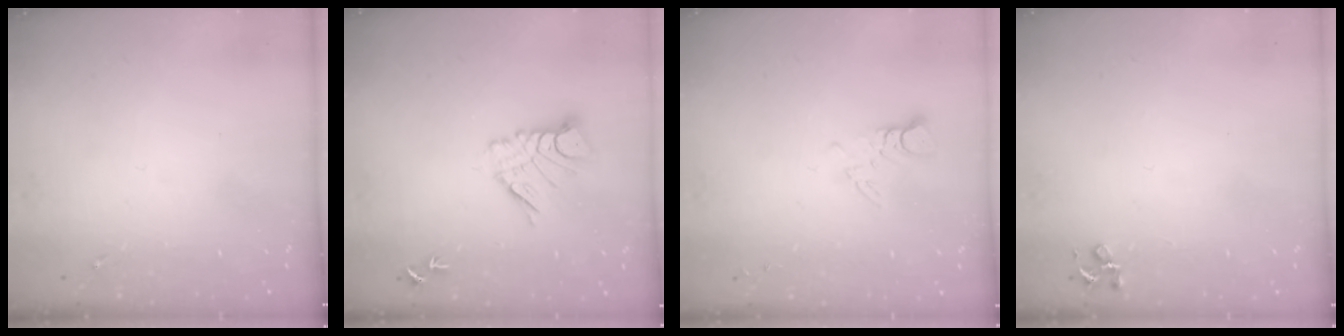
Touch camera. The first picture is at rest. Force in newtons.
{"total": 9.8, "press": 9.8, "slide": 0.9}
{"total": 4.5, "press": 4.5, "slide": 0.5}
{"total": 4.1, "press": 4.1, "slide": 0.5}